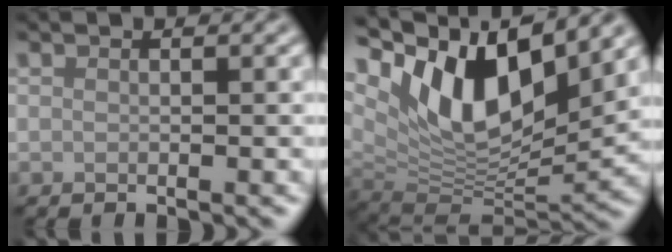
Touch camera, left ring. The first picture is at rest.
{"total": 12.4, "force": [5.6, 5.7, 9.5], "torque": [-0.160, -0.003, 0.107]}